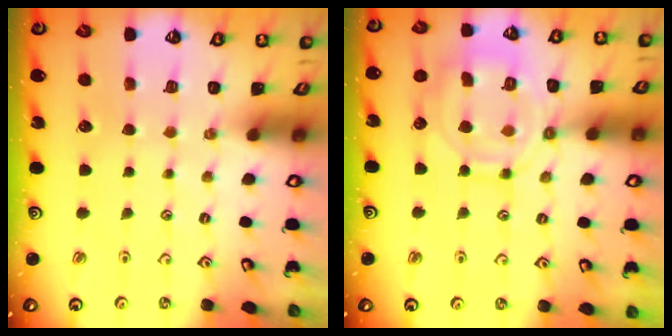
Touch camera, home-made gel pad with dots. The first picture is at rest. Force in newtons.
{"total": 11.6, "press": 11.5, "slide": 0.9}